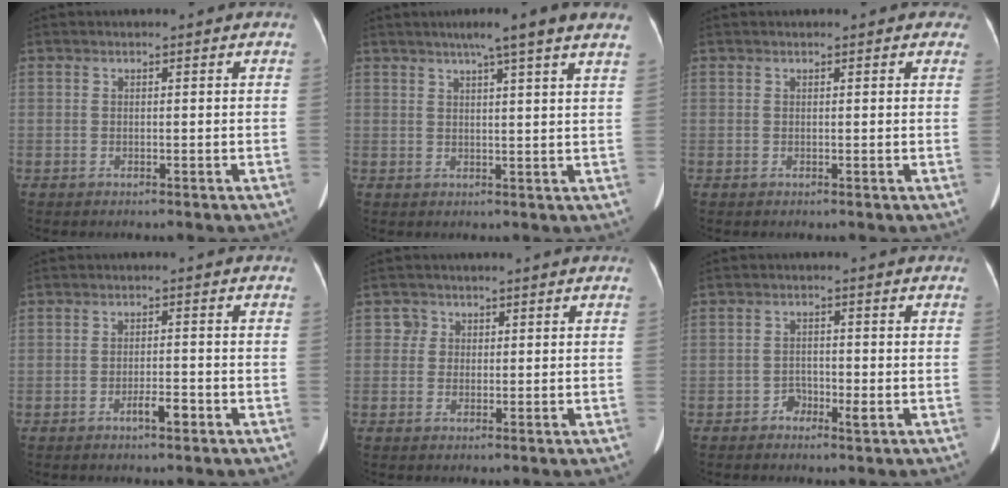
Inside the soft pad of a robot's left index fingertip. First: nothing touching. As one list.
[{"total": 8.6, "force": [6.4, -0.7, 5.7], "torque": [-0.078, 0.017, 0.072]}, {"total": 1.5, "force": [1.1, 0.9, 0.6], "torque": [0.003, 0.008, 0.001]}, {"total": 2.5, "force": [-1.6, 0.5, 1.9], "torque": [-0.031, 0.002, -0.028]}, {"total": 1.7, "force": [0.2, 1.7, -0.3], "torque": [0.014, -0.003, -0.001]}, {"total": 2.0, "force": [-1.1, 1.1, 1.3], "torque": [-0.014, 0.005, -0.021]}]